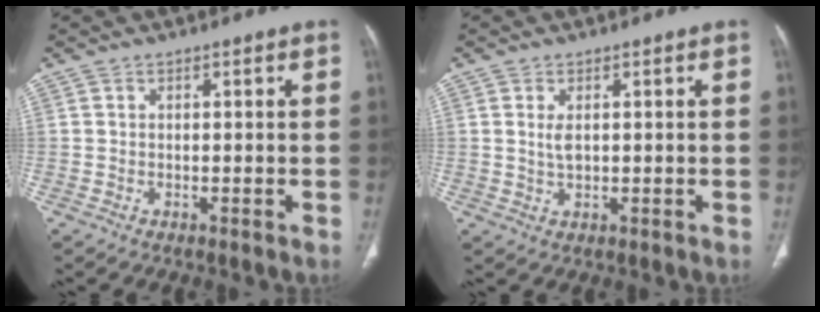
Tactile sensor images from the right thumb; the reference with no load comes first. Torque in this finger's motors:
{"motor_torque": [-0.34, -0.07, 0.33, 0.24, 0.03]}